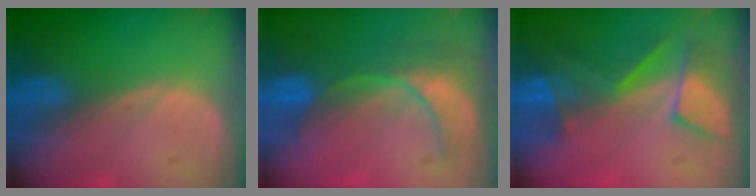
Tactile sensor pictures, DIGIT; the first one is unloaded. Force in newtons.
{"total": 9.1, "press": 7.9, "slide": 4.5}
{"total": 8.1, "press": 7.2, "slide": 3.9}